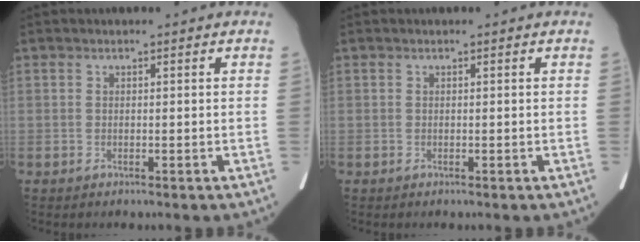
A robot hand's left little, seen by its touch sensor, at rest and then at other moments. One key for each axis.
{"total": 0.0}